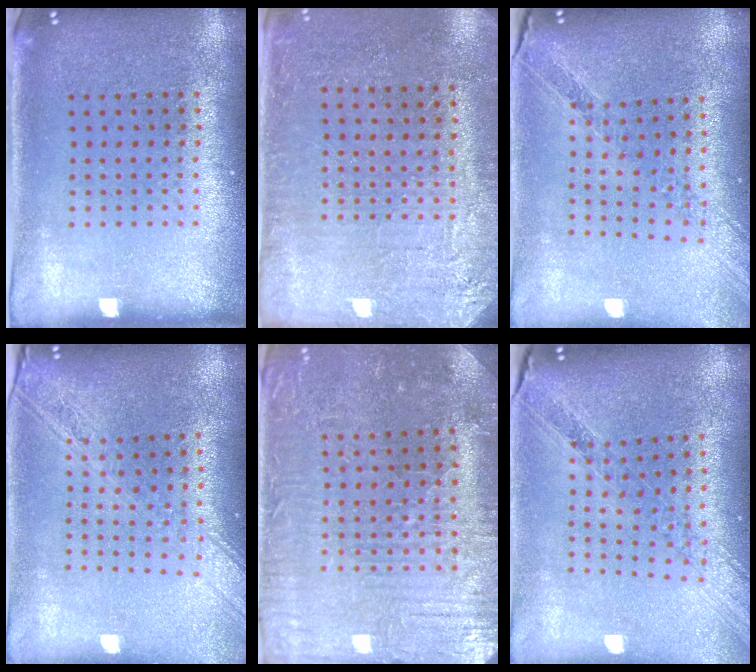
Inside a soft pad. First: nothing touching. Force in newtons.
{"total": 2.8, "press": 2.7, "slide": 0.6}
{"total": 1.1, "press": 1.1, "slide": 0.1}
{"total": 2.2, "press": 1.9, "slide": 1.2}
{"total": 2.0, "press": 1.9, "slide": 0.4}
{"total": 1.2, "press": 1.1, "slide": 0.3}